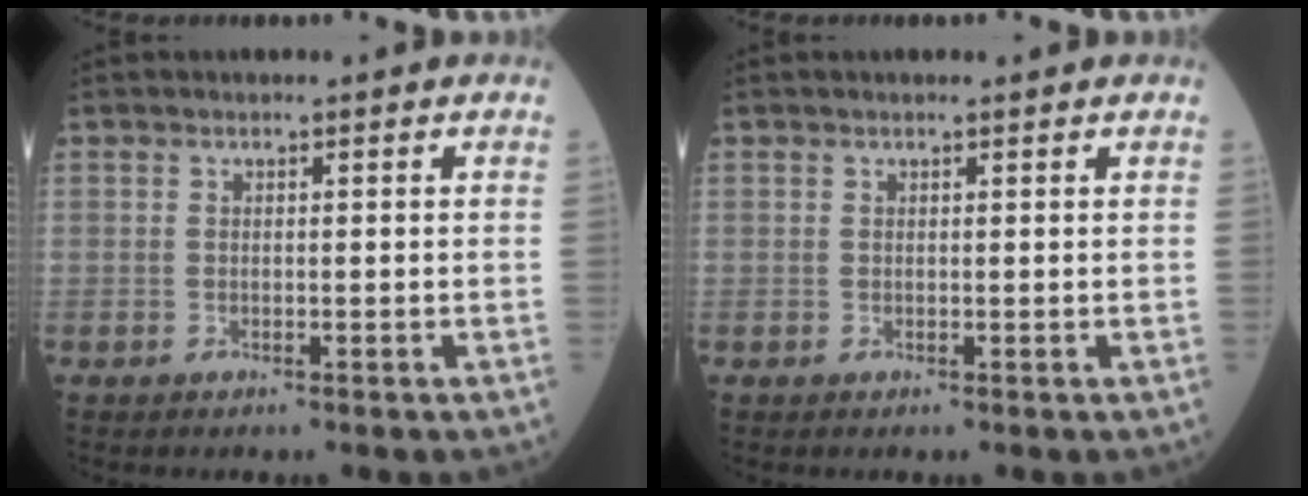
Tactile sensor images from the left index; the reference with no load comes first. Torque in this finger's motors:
{"motor_torque": [0.24, -1.67, -0.02, 0.00]}